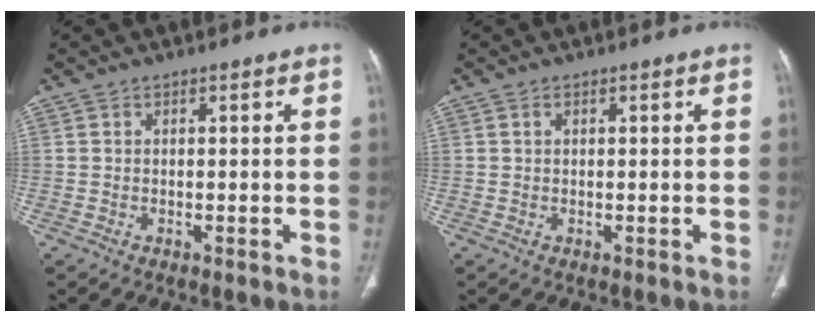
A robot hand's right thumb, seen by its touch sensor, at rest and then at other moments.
{"total": 0.6, "force": [0.3, 0.4, 0.4], "torque": [-0.008, 0.001, 0.006]}